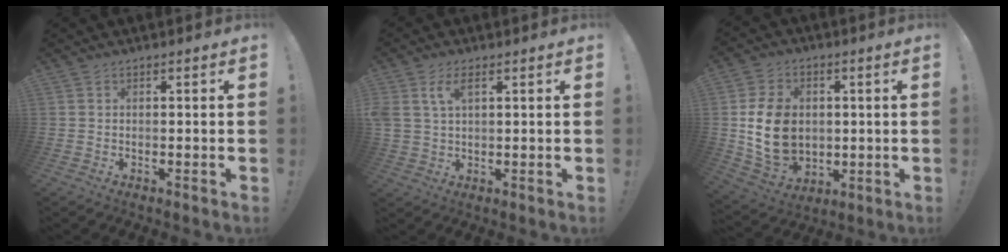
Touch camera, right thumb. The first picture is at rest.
{"total": 5.8, "force": [2.5, 3.1, 4.2], "torque": [-0.089, -0.003, 0.044]}
{"total": 17.5, "force": [0.5, 14.0, 10.4], "torque": [-0.184, 0.001, 0.020]}